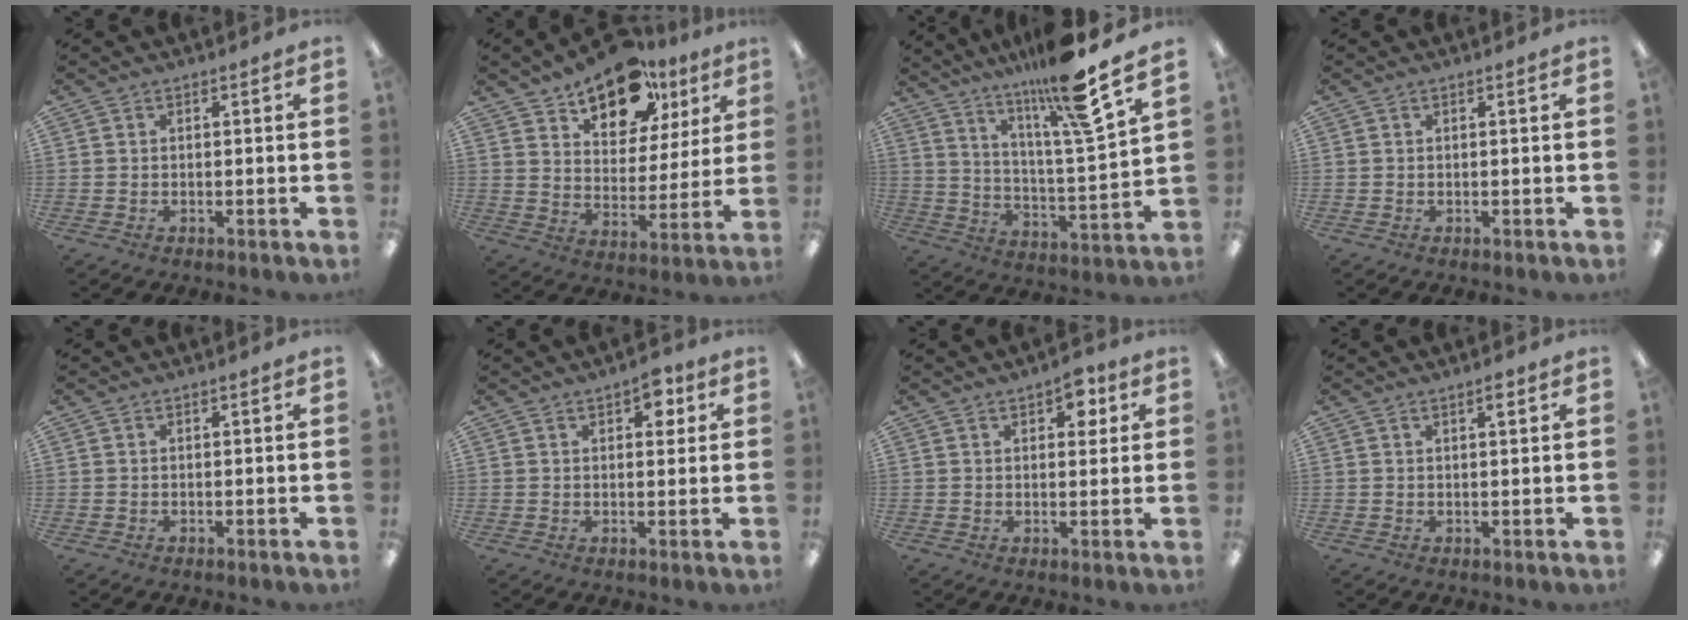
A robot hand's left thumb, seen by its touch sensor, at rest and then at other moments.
{"total": 17.2, "force": [12.3, 9.3, 7.7], "torque": [-0.117, -0.072, 0.218]}
{"total": 17.4, "force": [13.3, 0.9, 11.1], "torque": [-0.202, -0.076, 0.208]}
{"total": 0.0}
{"total": 0.0}
{"total": 5.5, "force": [2.8, 2.9, 3.7], "torque": [-0.037, -0.009, 0.043]}
{"total": 5.8, "force": [3.2, 3.1, 3.7], "torque": [-0.029, -0.011, 0.049]}
{"total": 2.2, "force": [1.6, 0.5, 1.4], "torque": [-0.015, -0.004, 0.023]}